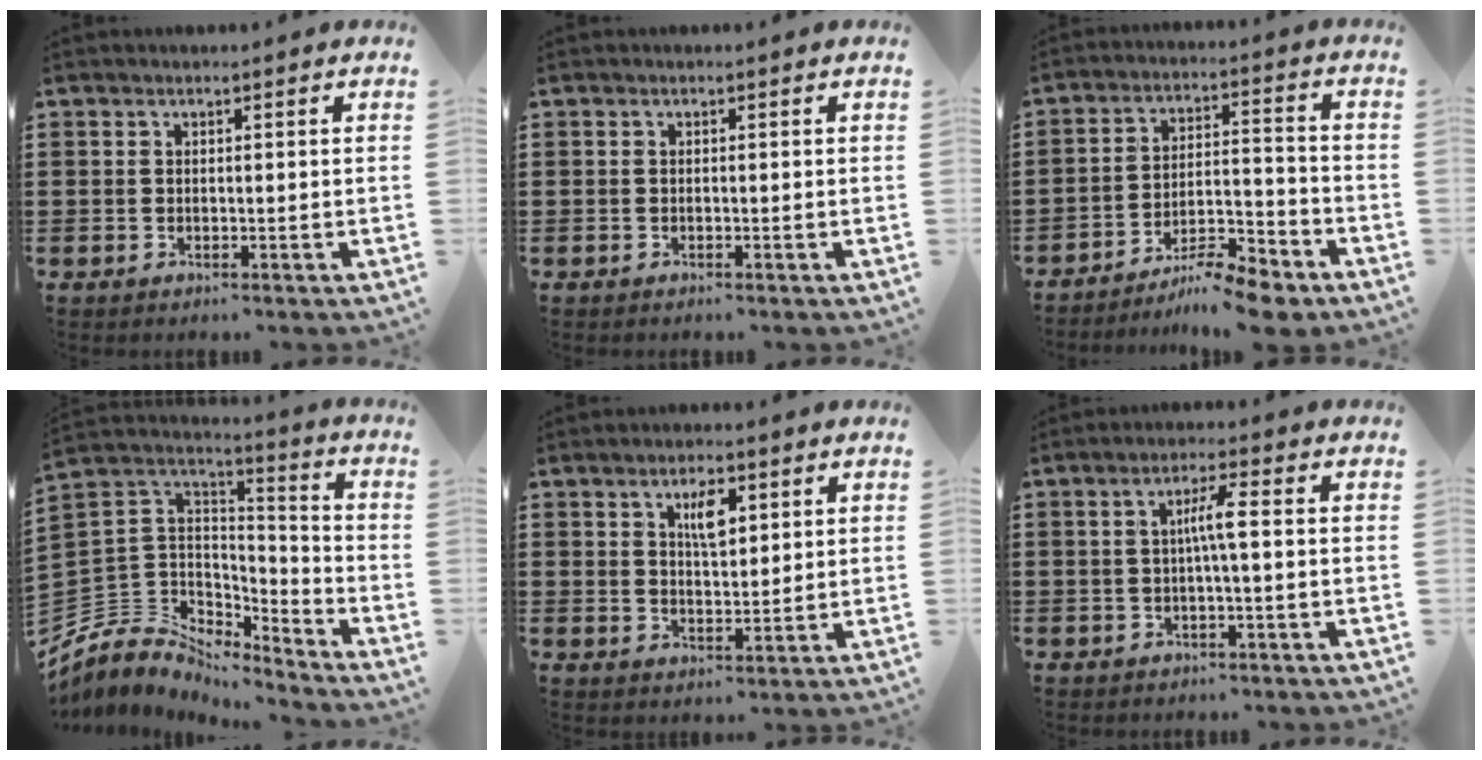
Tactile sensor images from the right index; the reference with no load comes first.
{"total": 0.0}
{"total": 8.8, "force": [-7.9, 1.0, 3.8], "torque": [-0.056, 0.022, -0.151]}
{"total": 5.9, "force": [-3.4, 4.8, 0.3], "torque": [-0.048, -0.021, -0.070]}
{"total": 4.4, "force": [2.0, 1.7, 3.5], "torque": [-0.060, 0.001, 0.031]}
{"total": 3.8, "force": [-0.1, 0.1, 3.8], "torque": [-0.072, 0.001, -0.007]}